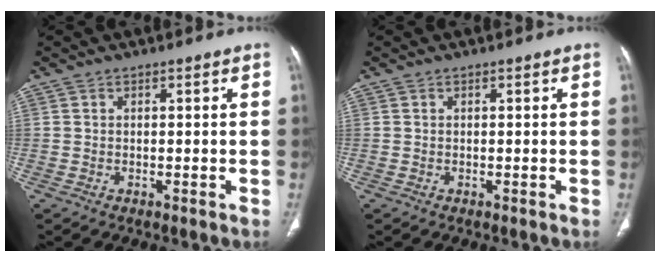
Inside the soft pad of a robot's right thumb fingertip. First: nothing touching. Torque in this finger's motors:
{"motor_torque": [0.00, 0.00, 0.00, 0.00, 0.02]}